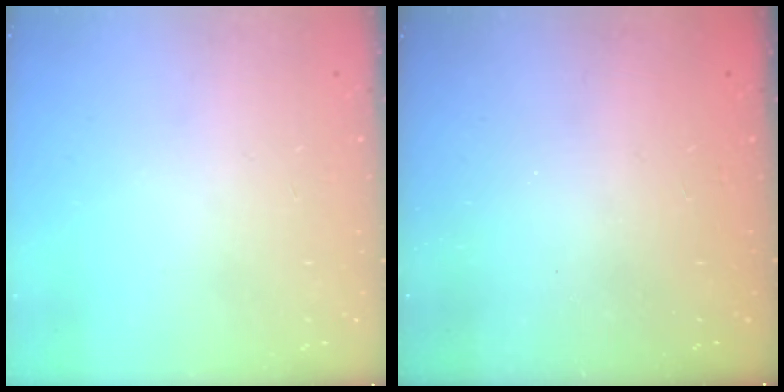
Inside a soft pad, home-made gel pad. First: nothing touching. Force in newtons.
{"total": 2.3, "press": 2.2, "slide": 0.7}